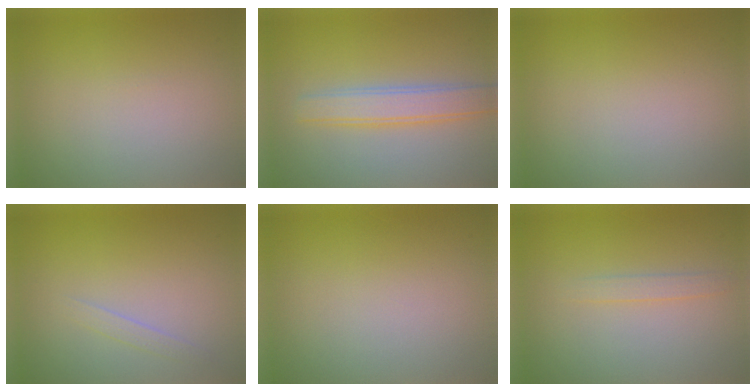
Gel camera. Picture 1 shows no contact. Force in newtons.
{"total": 3.6, "press": 3.6, "slide": 0.2}
{"total": 0.0}
{"total": 0.8, "press": 0.8, "slide": 0.1}
{"total": 0.0}
{"total": 1.1, "press": 1.1, "slide": 0.0}